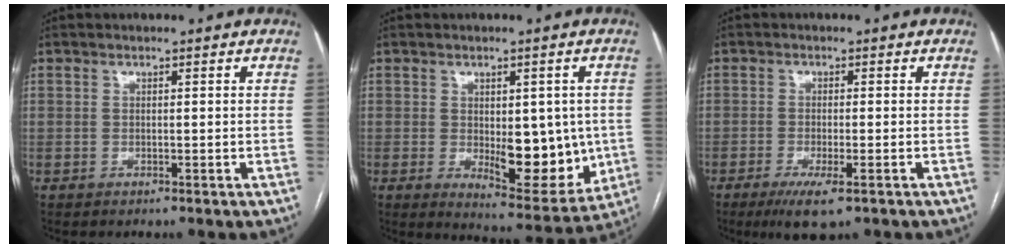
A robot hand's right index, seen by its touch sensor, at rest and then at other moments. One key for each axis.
{"total": 11.7, "fx": -1.0, "fy": 5.2, "fz": 10.4, "tx": -0.128, "ty": -0.011, "tz": 0.004}
{"total": 5.4, "fx": -3.1, "fy": 0.8, "fz": 4.3, "tx": -0.077, "ty": -0.014, "tz": -0.049}